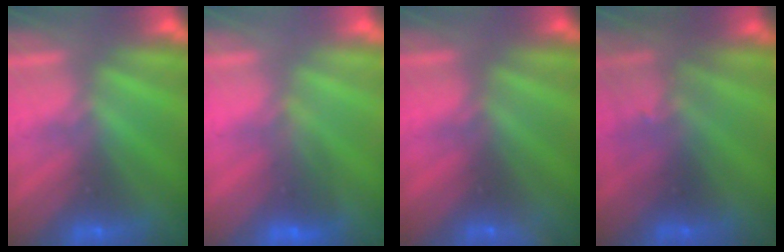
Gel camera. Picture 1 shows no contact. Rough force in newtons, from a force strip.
{"total": 1.8}
{"total": 2.4}
{"total": 2.8}